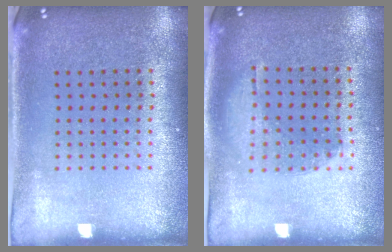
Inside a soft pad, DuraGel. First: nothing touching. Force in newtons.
{"total": 1.1, "press": 0.8, "slide": 0.7}